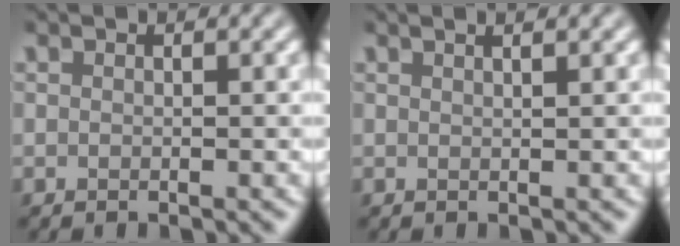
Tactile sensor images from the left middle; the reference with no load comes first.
{"total": 2.3, "force": [1.4, 1.1, 1.5], "torque": [0.003, 0.005, -0.012]}